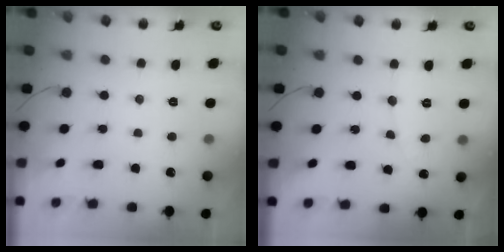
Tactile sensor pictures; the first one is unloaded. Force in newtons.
{"total": 4.0, "press": 4.0, "slide": 0.2}